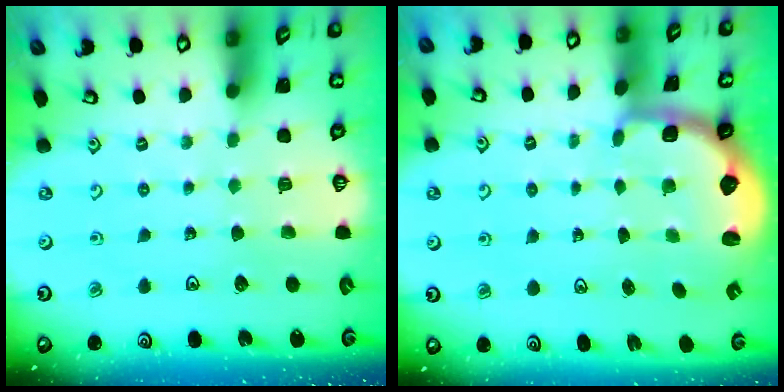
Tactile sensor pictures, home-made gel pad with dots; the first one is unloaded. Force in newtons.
{"total": 2.6, "press": 2.1, "slide": 1.7}